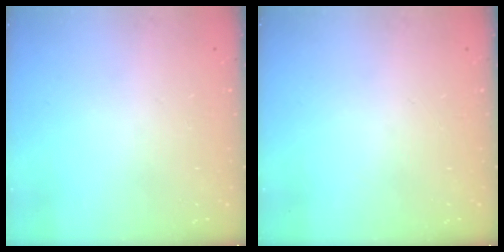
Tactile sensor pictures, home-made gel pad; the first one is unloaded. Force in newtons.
{"total": 0.0}